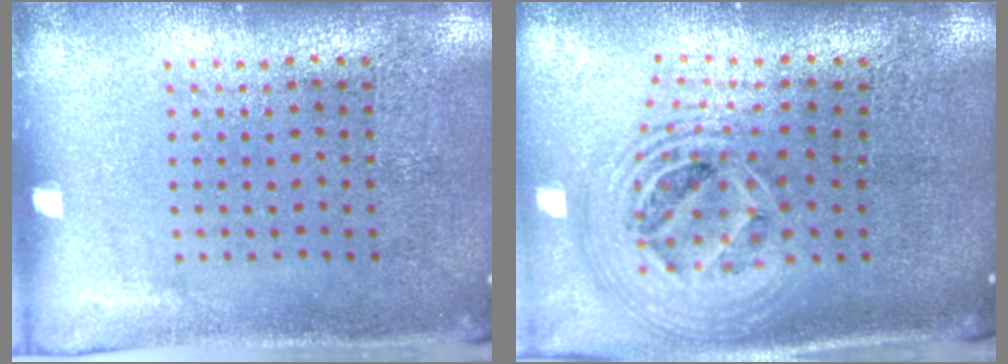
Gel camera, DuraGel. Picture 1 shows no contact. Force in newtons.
{"total": 2.5, "press": 1.8, "slide": 1.7}